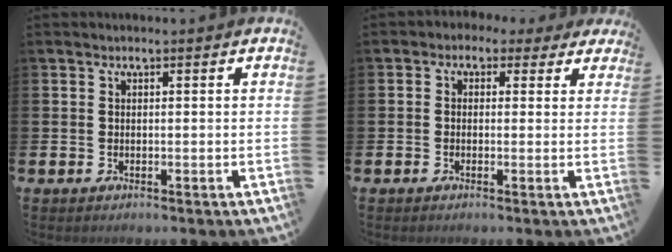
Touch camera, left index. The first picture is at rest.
{"total": 1.2, "force": [0.0, 1.2, 0.2], "torque": [-0.005, 0.002, -0.007]}